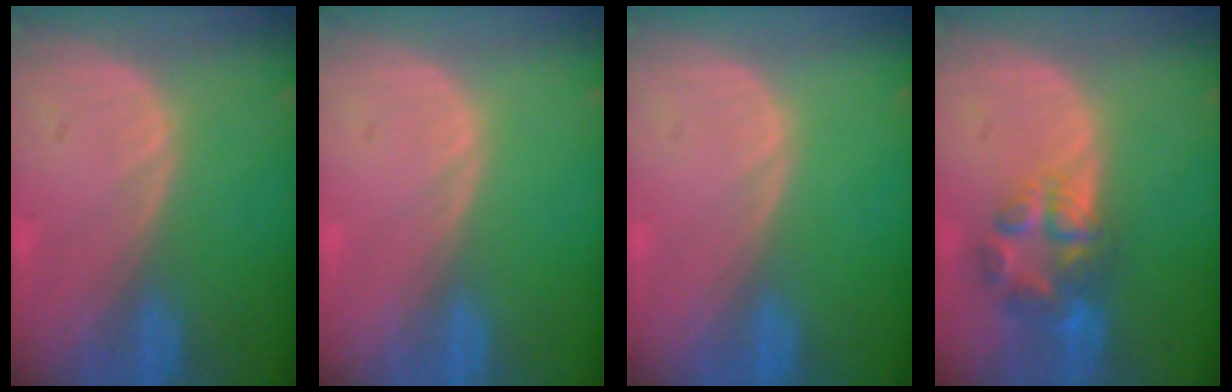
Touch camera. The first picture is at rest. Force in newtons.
{"total": 0.0}
{"total": 0.0}
{"total": 6.9, "press": 5.9, "slide": 3.6}